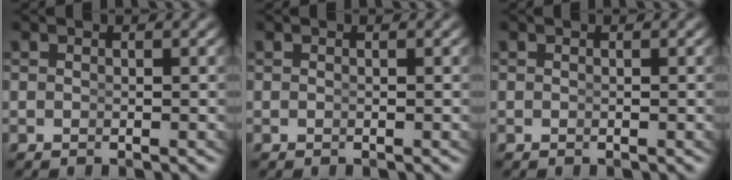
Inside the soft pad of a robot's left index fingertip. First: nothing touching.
{"total": 0.0}
{"total": 0.0}